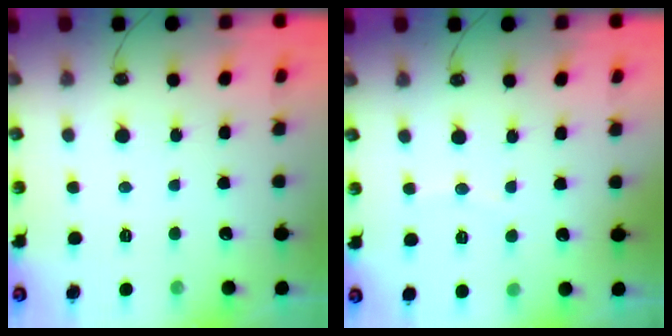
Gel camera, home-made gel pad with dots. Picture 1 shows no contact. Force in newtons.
{"total": 4.4, "press": 4.1, "slide": 1.5}